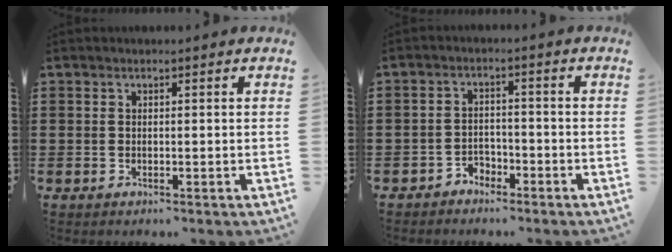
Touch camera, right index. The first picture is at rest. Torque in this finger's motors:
{"motor_torque": [1.08, 1.06, 0.01, 0.00]}